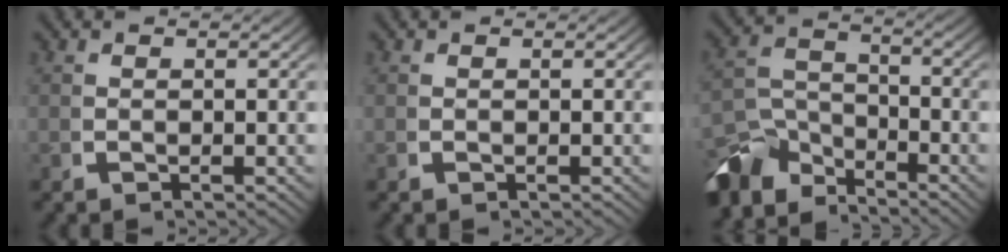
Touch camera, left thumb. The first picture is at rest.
{"total": 0.0}
{"total": 8.0, "force": [-4.6, 4.9, 4.4], "torque": [-0.072, -0.031, -0.072]}